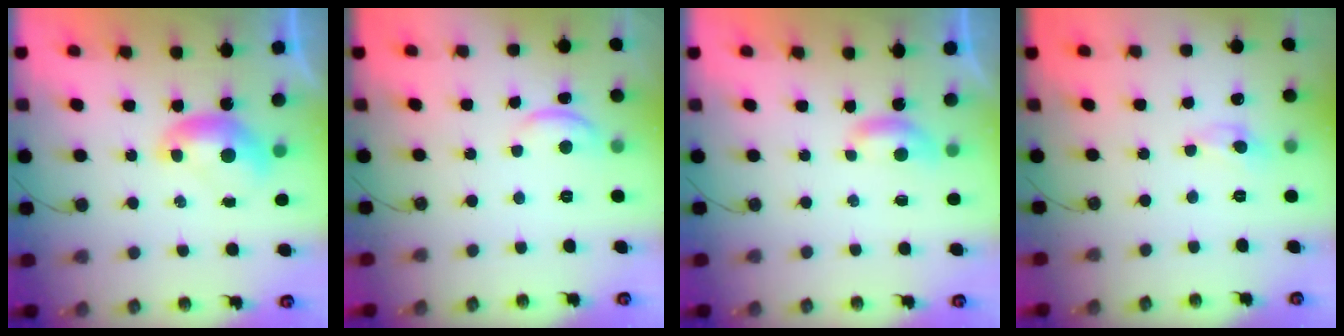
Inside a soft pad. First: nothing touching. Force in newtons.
{"total": 2.4, "press": 2.4, "slide": 0.4}
{"total": 2.3, "press": 2.3, "slide": 0.4}
{"total": 0.0}